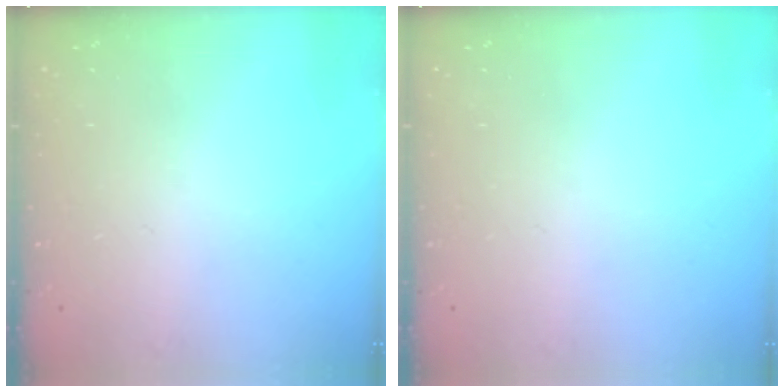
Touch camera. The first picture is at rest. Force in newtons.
{"total": 0.0}